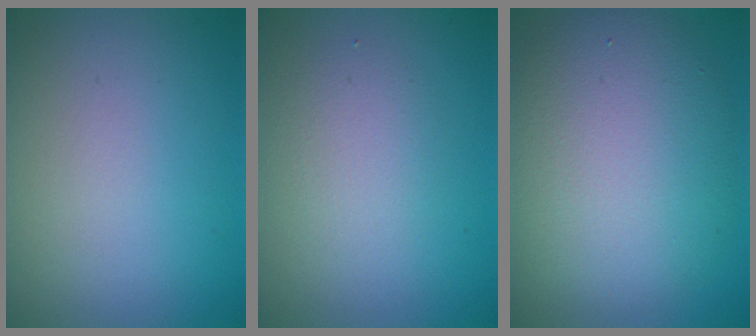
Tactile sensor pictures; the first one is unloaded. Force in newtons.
{"total": 2.4, "press": 2.4, "slide": 0.0}
{"total": 9.4, "press": 9.4, "slide": 0.8}